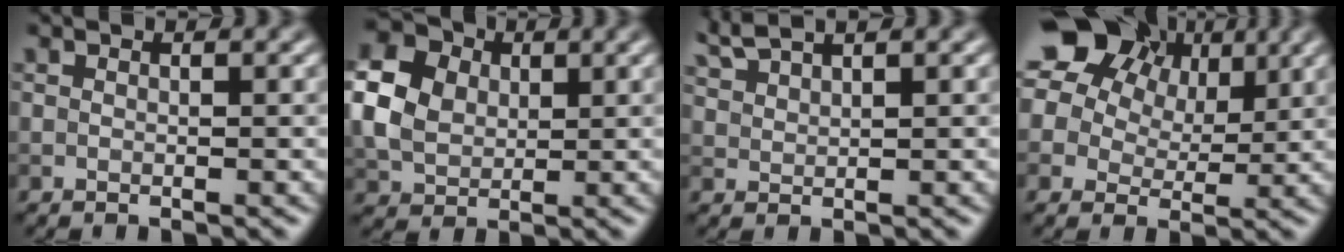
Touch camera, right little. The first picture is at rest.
{"total": 6.3, "force": [1.0, 5.0, 3.6], "torque": [-0.095, 0.013, 0.018]}
{"total": 2.6, "force": [2.3, 0.3, 1.0], "torque": [-0.021, 0.011, 0.053]}
{"total": 16.0, "force": [8.1, 10.9, 8.5], "torque": [-0.175, 0.046, 0.147]}